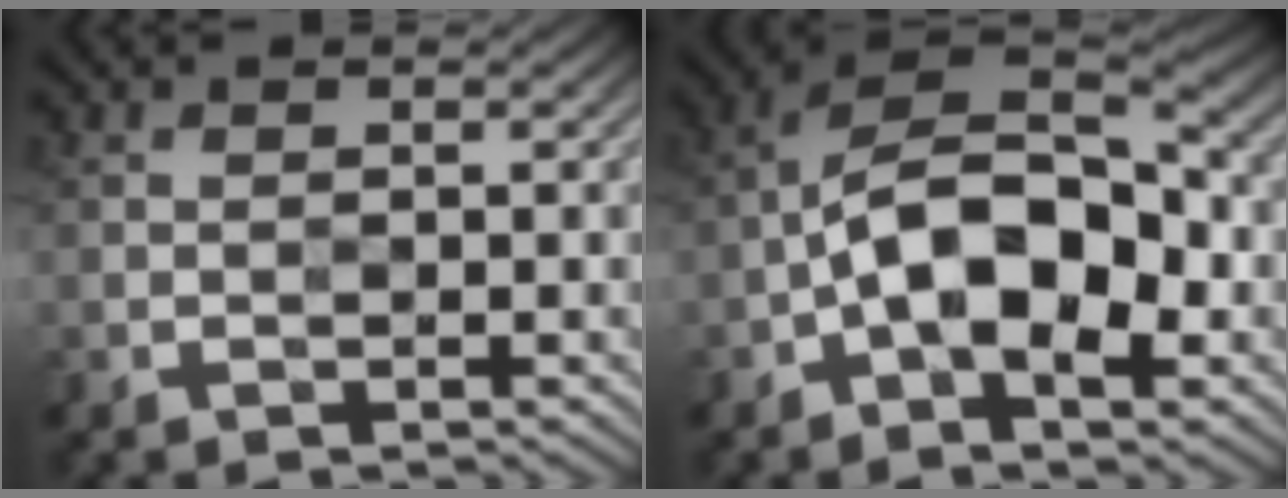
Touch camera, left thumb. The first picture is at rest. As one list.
[{"total": 11.3, "force": [-2.4, 6.0, 9.2], "torque": [-0.157, 0.015, -0.057]}]